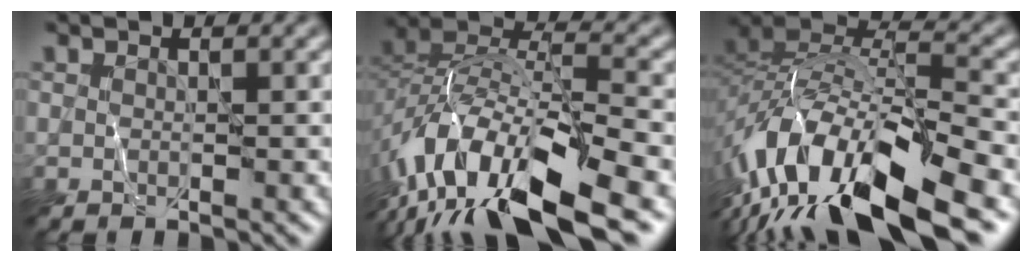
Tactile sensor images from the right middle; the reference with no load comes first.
{"total": 14.4, "force": [-8.4, 5.7, 10.1], "torque": [-0.204, 0.001, -0.150]}
{"total": 15.9, "force": [-8.5, 6.0, 12.0], "torque": [-0.244, 0.000, -0.153]}